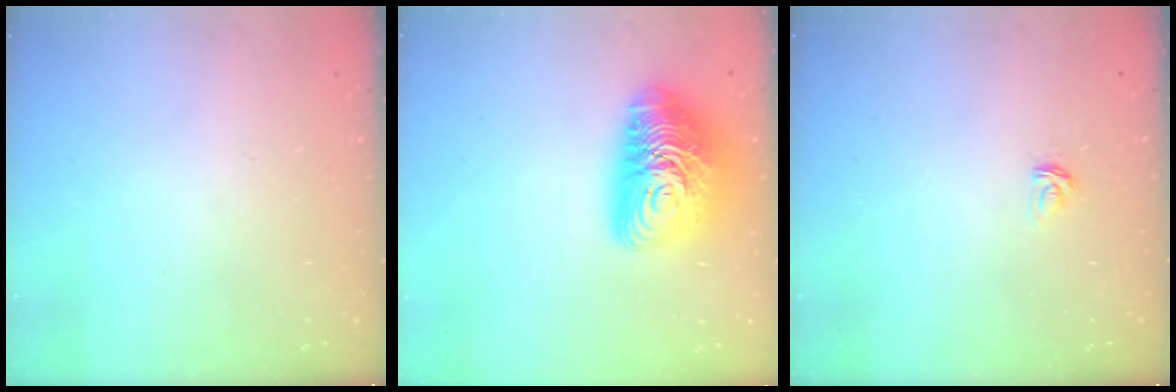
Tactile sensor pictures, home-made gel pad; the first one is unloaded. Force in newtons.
{"total": 17.0, "press": 16.9, "slide": 1.3}
{"total": 2.9, "press": 2.9, "slide": 0.4}